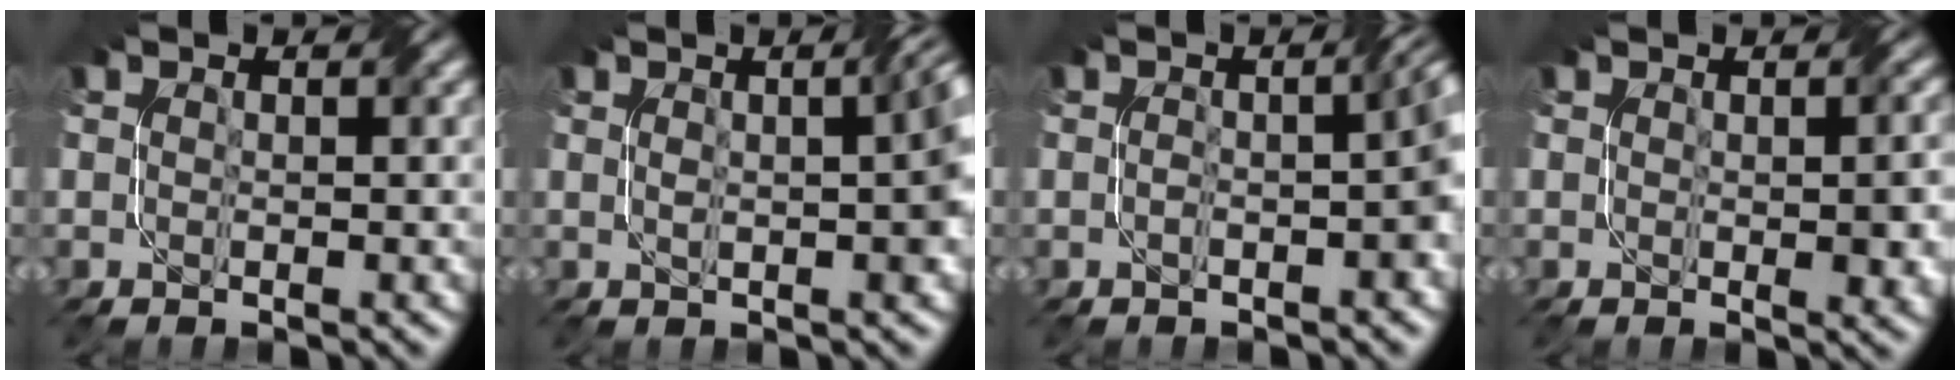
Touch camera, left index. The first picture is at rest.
{"total": 4.6, "force": [0.4, 1.3, 4.4], "torque": [-0.048, 0.012, 0.006]}
{"total": 4.2, "force": [-0.7, 1.1, 3.9], "torque": [-0.052, 0.009, -0.013]}
{"total": 3.3, "force": [-0.1, 0.8, 3.3], "torque": [-0.038, 0.005, 0.003]}